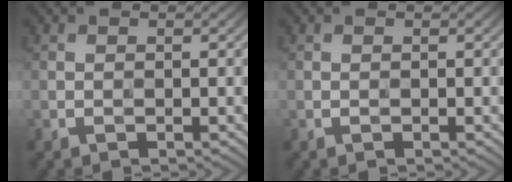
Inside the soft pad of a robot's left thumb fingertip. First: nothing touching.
{"total": 0.0}